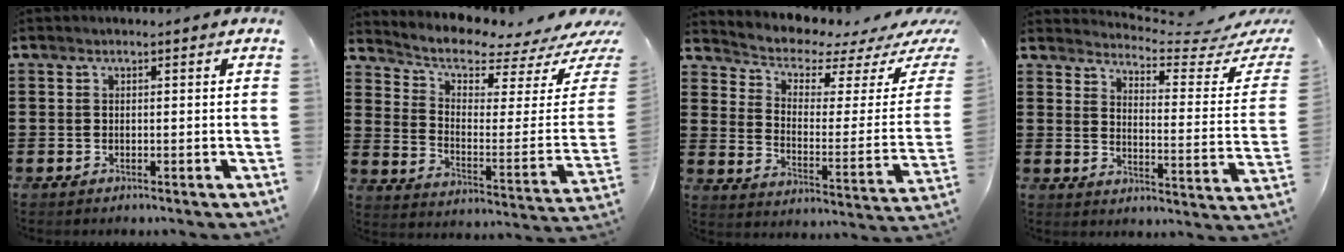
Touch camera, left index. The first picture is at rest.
{"total": 4.8, "force": [4.2, 1.1, 2.1], "torque": [-0.060, -0.045, 0.065]}
{"total": 3.8, "force": [3.3, 1.0, 1.5], "torque": [-0.052, -0.032, 0.052]}
{"total": 4.3, "force": [4.0, 0.1, 1.4], "torque": [-0.038, -0.042, 0.061]}